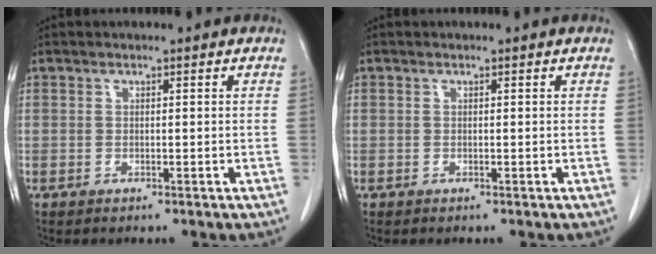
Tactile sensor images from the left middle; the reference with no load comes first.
{"total": 0.0}